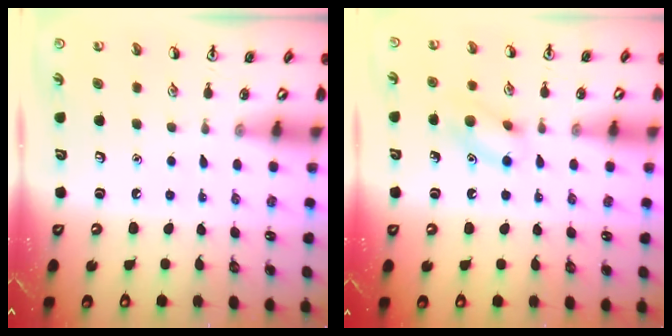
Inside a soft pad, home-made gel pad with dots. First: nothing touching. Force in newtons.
{"total": 10.1, "press": 10.0, "slide": 1.4}